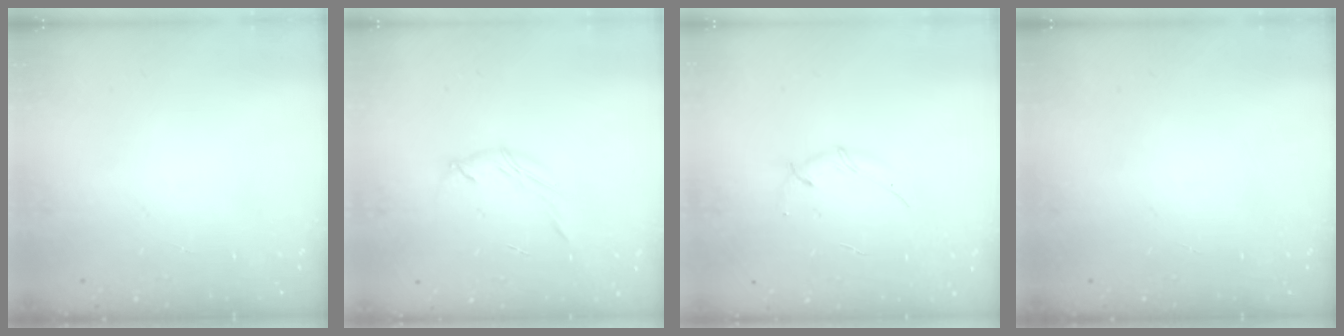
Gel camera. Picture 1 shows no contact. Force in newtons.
{"total": 4.4, "press": 4.3, "slide": 0.8}
{"total": 3.0, "press": 2.9, "slide": 0.8}
{"total": 0.0}